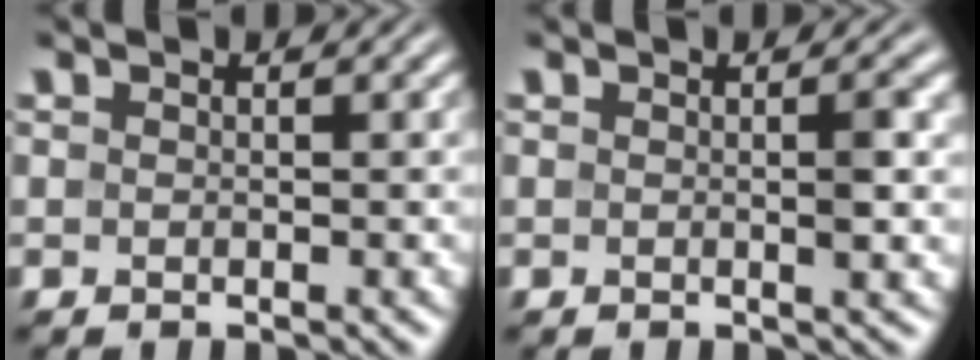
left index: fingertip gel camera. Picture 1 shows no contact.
{"total": 2.4, "force": [0.2, 0.4, 2.3], "torque": [-0.031, 0.002, -0.002]}